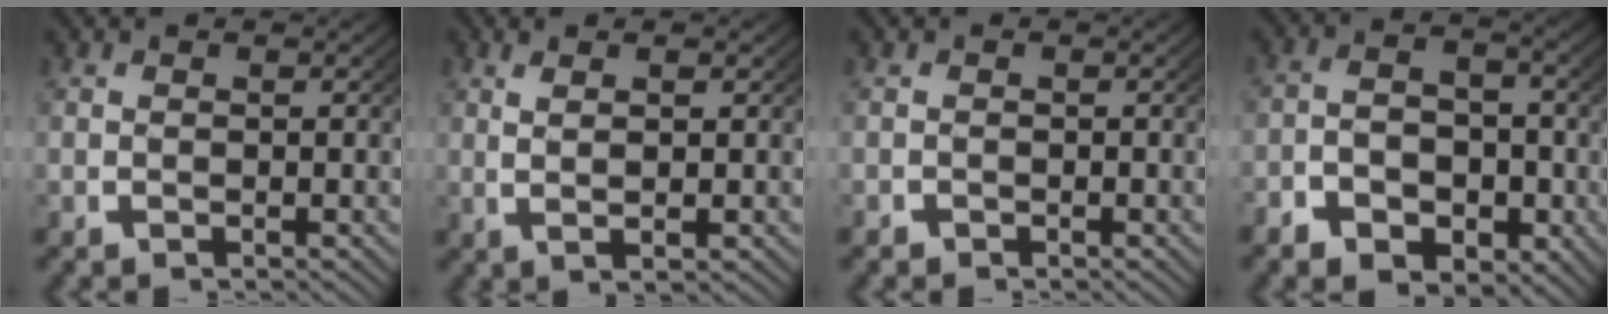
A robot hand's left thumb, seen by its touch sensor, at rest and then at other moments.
{"total": 2.3, "force": [0.8, 0.2, 2.2], "torque": [-0.043, -0.002, 0.022]}
{"total": 0.9, "force": [-0.6, 0.7, -0.1], "torque": [0.006, -0.007, -0.011]}
{"total": 6.5, "force": [-2.2, 4.7, 3.9], "torque": [-0.066, -0.024, -0.033]}